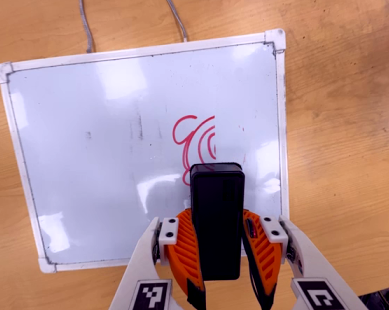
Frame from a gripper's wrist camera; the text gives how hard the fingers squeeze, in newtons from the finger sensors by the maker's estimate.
{"total": 9.1, "left": 7.9, "right": 10.3}